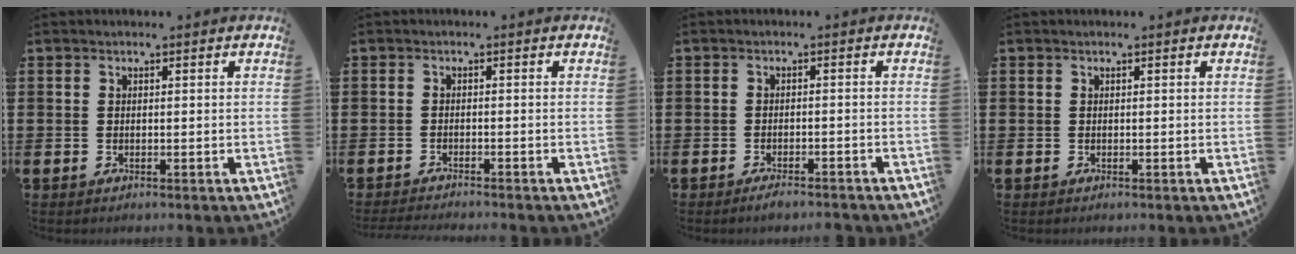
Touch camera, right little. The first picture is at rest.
{"total": 1.3, "force": [-1.2, -0.2, 0.1], "torque": [-0.002, 0.001, -0.025]}
{"total": 1.8, "force": [-1.6, 0.1, 0.9], "torque": [-0.015, 0.002, -0.030]}
{"total": 0.0}